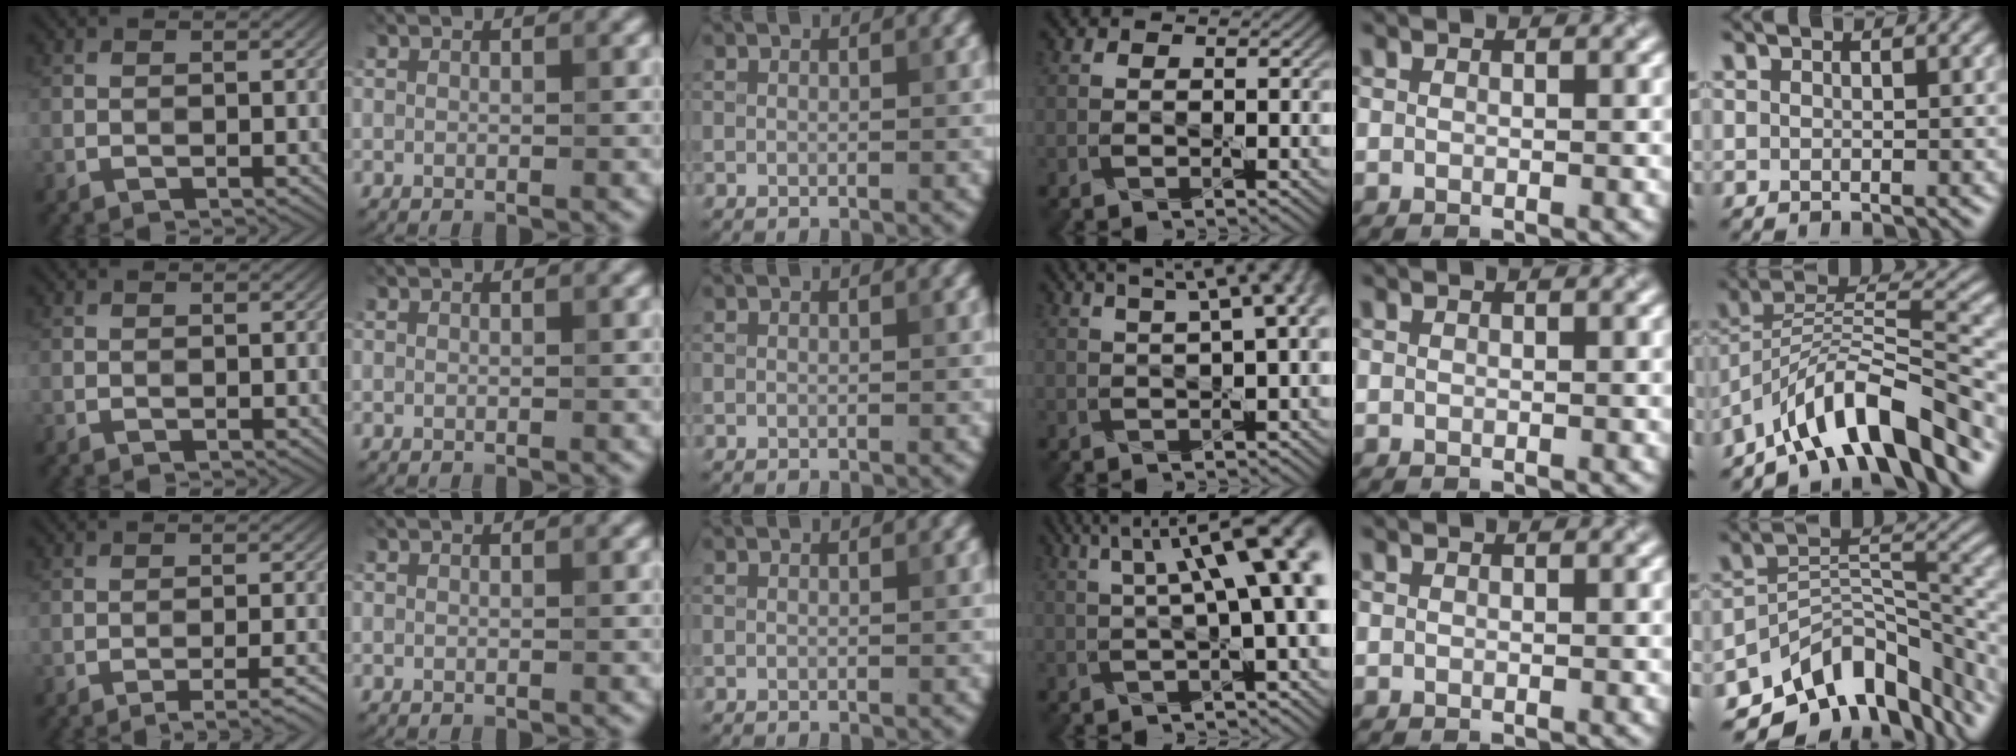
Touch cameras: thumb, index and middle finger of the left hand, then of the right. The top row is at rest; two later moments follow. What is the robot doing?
{"motion": "pour", "object": "sugar"}